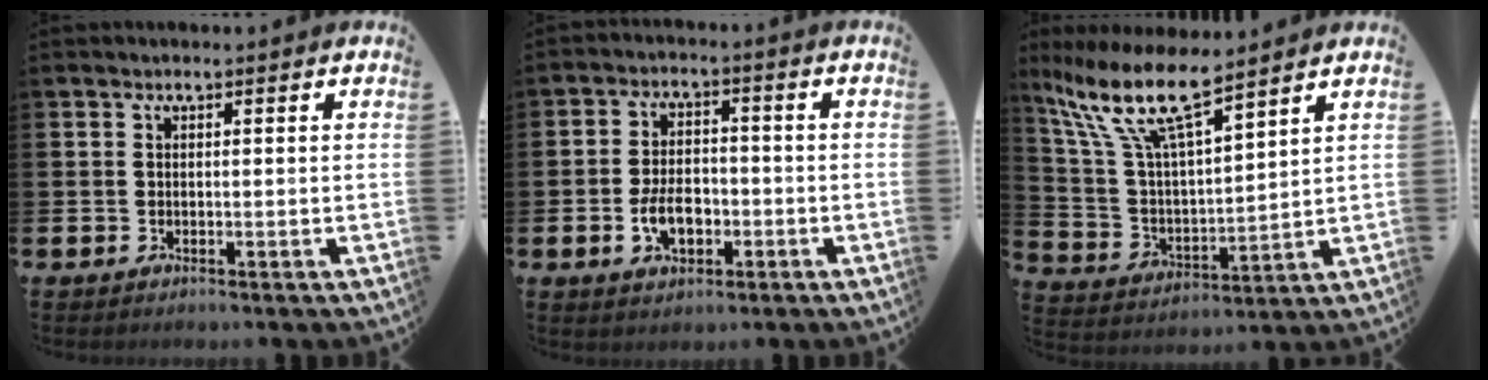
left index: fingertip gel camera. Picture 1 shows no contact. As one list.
[{"total": 5.0, "force": [-1.5, 3.1, 3.6], "torque": [-0.059, 0.003, -0.032]}, {"total": 11.3, "force": [8.9, 2.3, 6.5], "torque": [-0.162, -0.043, 0.154]}]